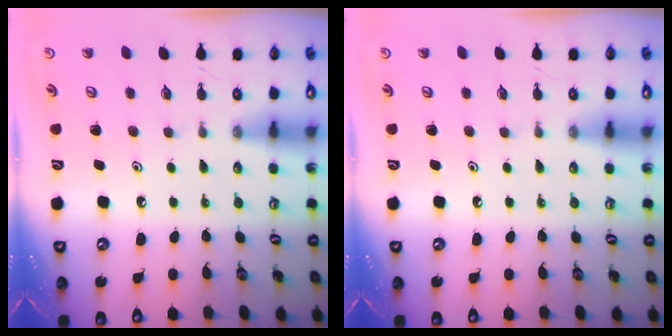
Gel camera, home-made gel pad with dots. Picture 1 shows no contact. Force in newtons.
{"total": 0.0}